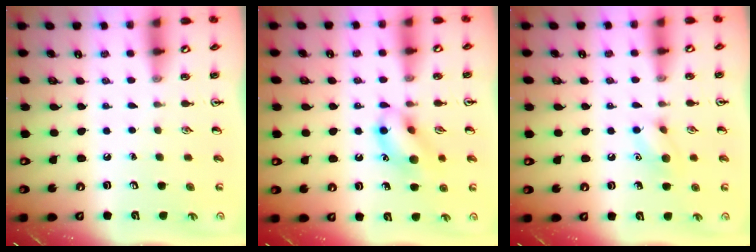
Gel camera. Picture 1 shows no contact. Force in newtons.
{"total": 12.0, "press": 11.9, "slide": 1.4}
{"total": 7.8, "press": 7.7, "slide": 1.4}